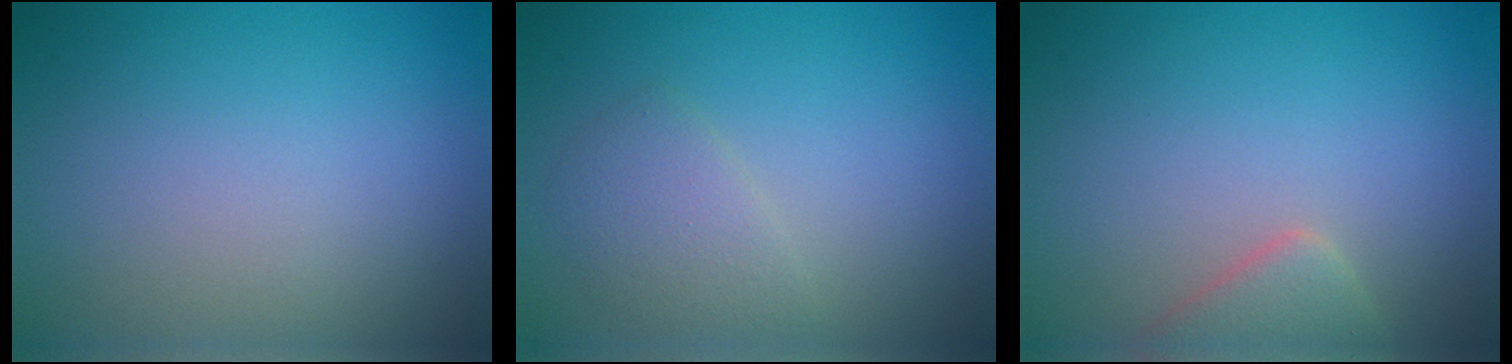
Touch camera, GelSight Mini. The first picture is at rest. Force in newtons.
{"total": 2.2, "press": 2.2, "slide": 0.0}
{"total": 2.8, "press": 2.7, "slide": 0.1}